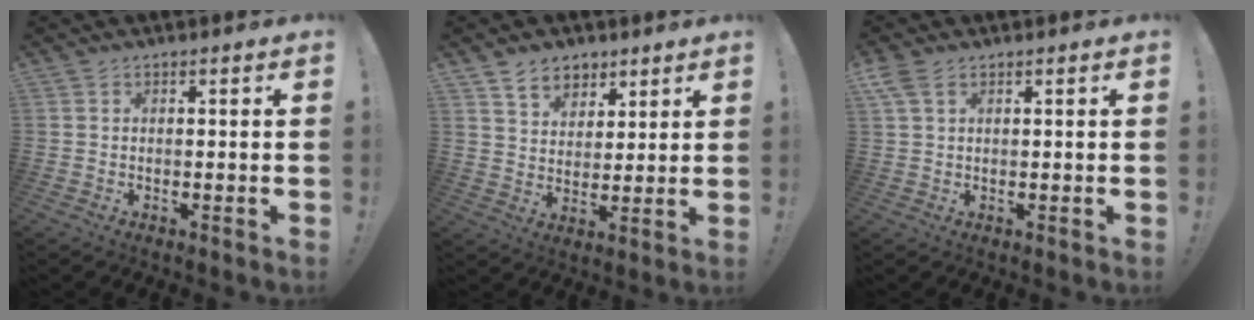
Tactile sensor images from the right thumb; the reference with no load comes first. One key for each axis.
{"total": 8.3, "fx": 5.6, "fy": 5.8, "fz": 2.2, "tx": -0.035, "ty": -0.033, "tz": 0.108}
{"total": 3.6, "fx": 1.8, "fy": 1.9, "fz": 2.5, "tx": -0.047, "ty": 0.000, "tz": 0.034}